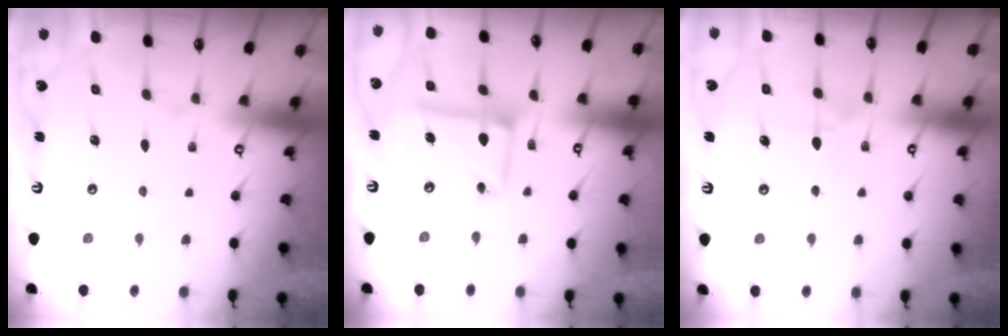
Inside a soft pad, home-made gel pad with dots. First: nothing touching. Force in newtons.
{"total": 13.0, "press": 12.9, "slide": 1.3}
{"total": 6.0, "press": 6.0, "slide": 0.3}